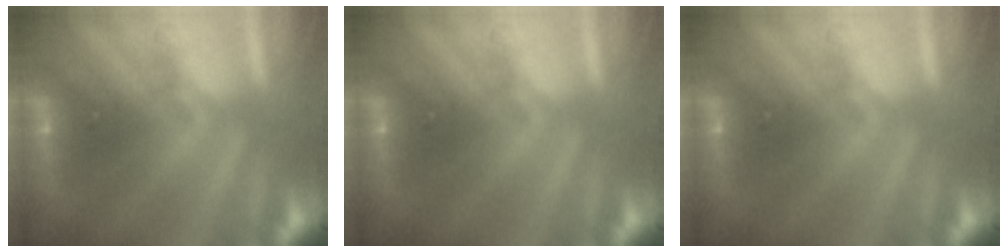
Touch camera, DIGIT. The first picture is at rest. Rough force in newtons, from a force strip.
{"total": 0.0}
{"total": 0.0}